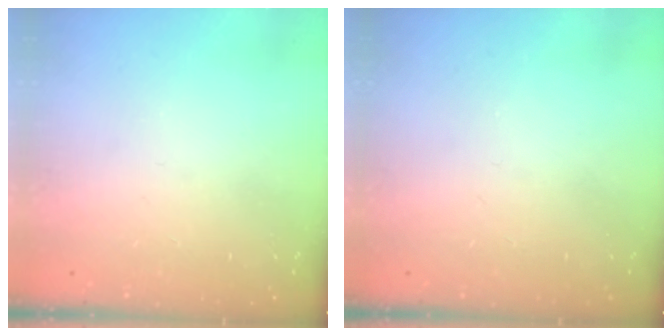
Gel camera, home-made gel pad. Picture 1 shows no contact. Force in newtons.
{"total": 0.0}